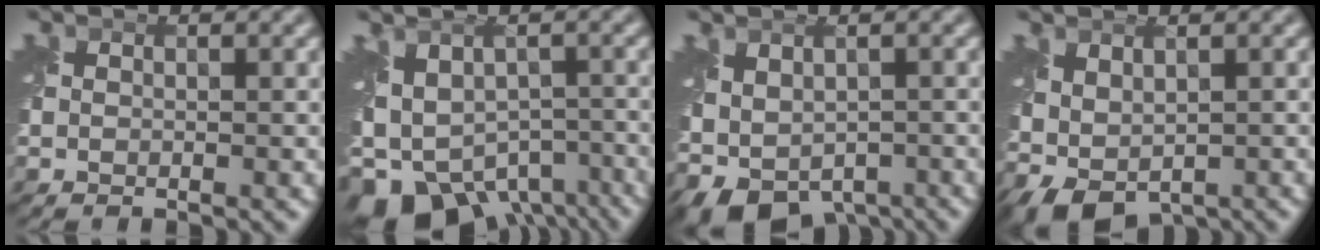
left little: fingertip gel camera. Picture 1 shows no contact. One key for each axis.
{"total": 10.1, "fx": -6.1, "fy": 6.1, "fz": 5.1, "tx": -0.093, "ty": -0.021, "tz": -0.074}
{"total": 6.1, "fx": -2.7, "fy": 3.8, "fz": 3.8, "tx": -0.068, "ty": -0.019, "tz": -0.030}
{"total": 3.6, "fx": -0.2, "fy": 2.5, "fz": 2.5, "tx": -0.048, "ty": 0.001, "tz": 0.007}